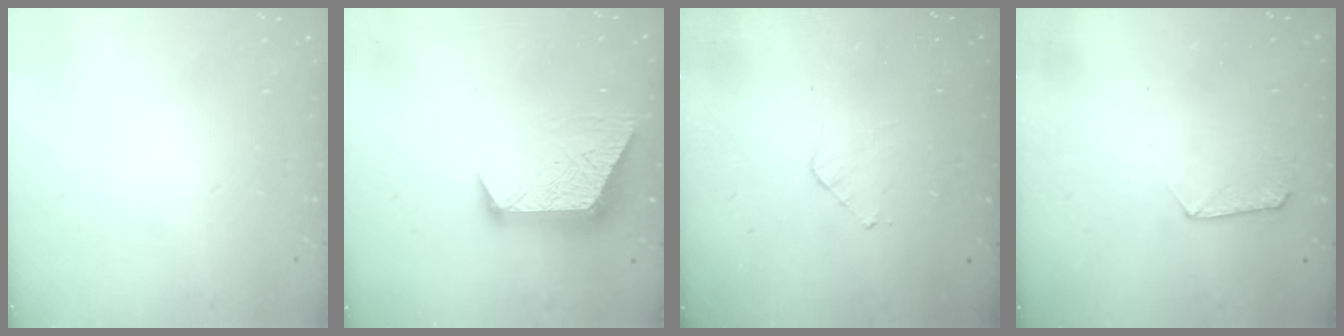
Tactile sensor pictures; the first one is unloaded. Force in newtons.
{"total": 11.4, "press": 11.3, "slide": 1.0}
{"total": 3.5, "press": 3.5, "slide": 0.2}
{"total": 7.4, "press": 7.4, "slide": 0.6}